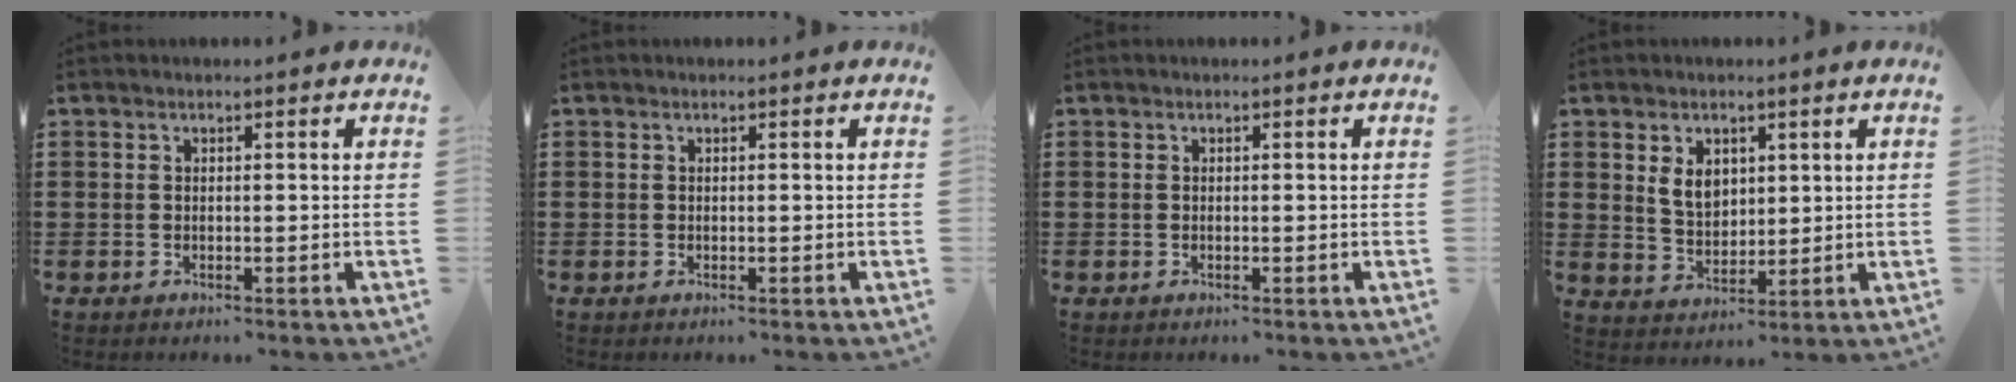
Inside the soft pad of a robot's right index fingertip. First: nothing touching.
{"total": 0.0}
{"total": 0.0}
{"total": 4.7, "force": [1.7, 3.3, 2.9], "torque": [-0.060, 0.006, 0.029]}